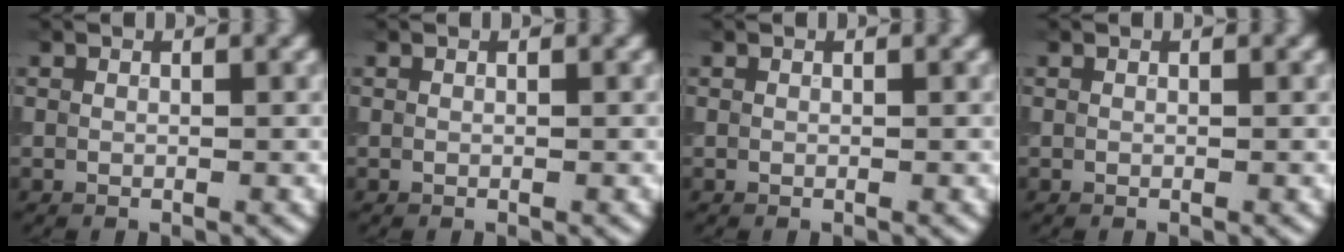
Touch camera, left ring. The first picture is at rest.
{"total": 0.0}
{"total": 0.0}
{"total": 0.0}